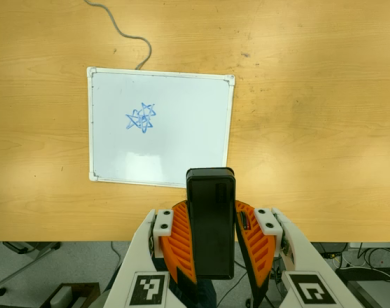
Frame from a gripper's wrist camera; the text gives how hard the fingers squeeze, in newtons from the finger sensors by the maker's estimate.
{"total": 9.7, "left": 7.9, "right": 11.4}